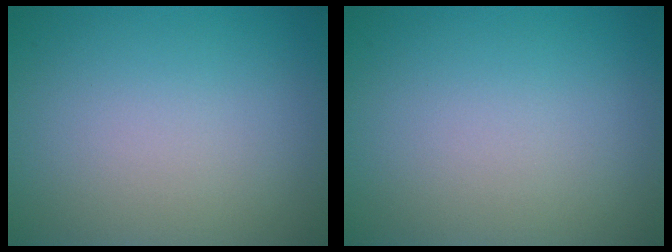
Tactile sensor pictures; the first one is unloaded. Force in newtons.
{"total": 0.0}